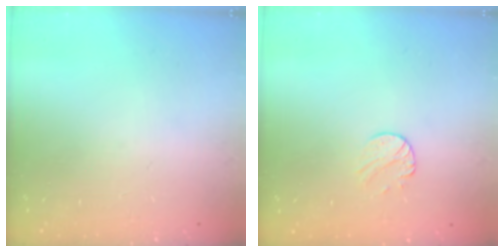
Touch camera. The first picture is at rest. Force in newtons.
{"total": 5.5, "press": 5.5, "slide": 0.6}